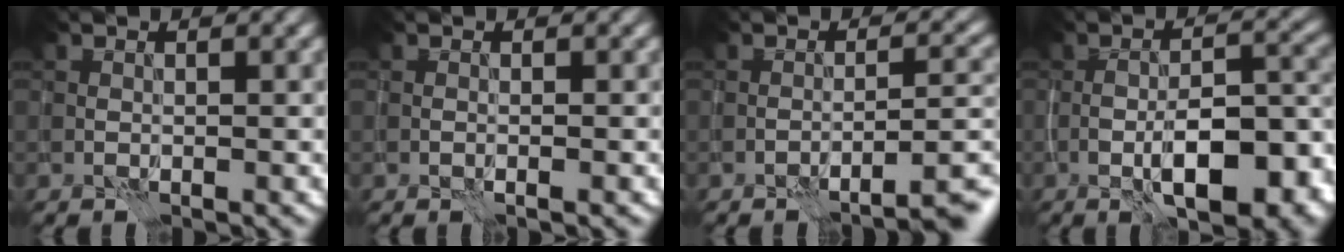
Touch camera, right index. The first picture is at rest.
{"total": 0.6, "force": [-0.3, 0.0, 0.5], "torque": [-0.009, -0.001, -0.006]}
{"total": 5.3, "force": [-3.7, 0.9, 3.7], "torque": [-0.038, 0.017, -0.054]}
{"total": 9.8, "force": [-3.4, 4.1, 8.2], "torque": [-0.129, -0.004, -0.048]}